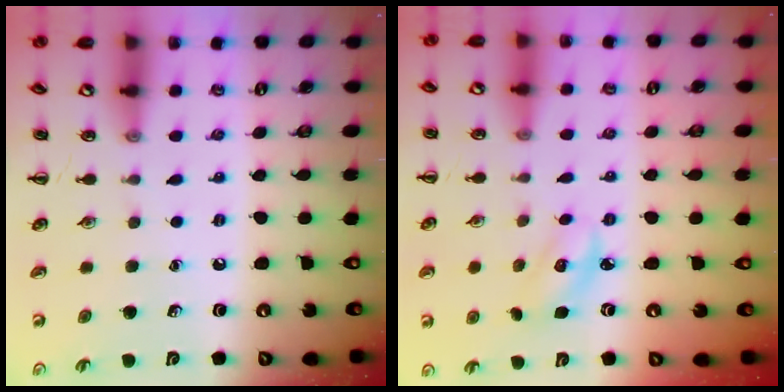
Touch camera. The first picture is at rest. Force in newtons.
{"total": 2.9, "press": 2.8, "slide": 0.6}